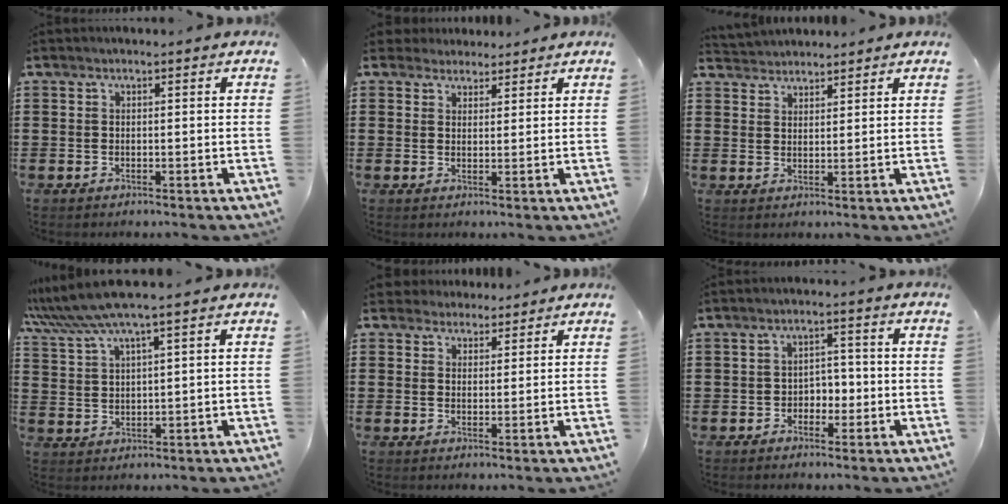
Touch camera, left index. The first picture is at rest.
{"total": 2.5, "force": [2.2, 1.3, 0.0], "torque": [-0.009, 0.006, 0.043]}
{"total": 2.6, "force": [2.5, 0.4, -0.5], "torque": [0.001, -0.004, 0.049]}
{"total": 6.3, "force": [4.8, -0.1, 4.1], "torque": [-0.093, -0.017, 0.085]}
{"total": 3.0, "force": [2.6, 1.5, -0.1], "torque": [-0.010, 0.006, 0.049]}
{"total": 2.9, "force": [-1.3, 2.1, 1.4], "torque": [-0.034, 0.006, -0.033]}